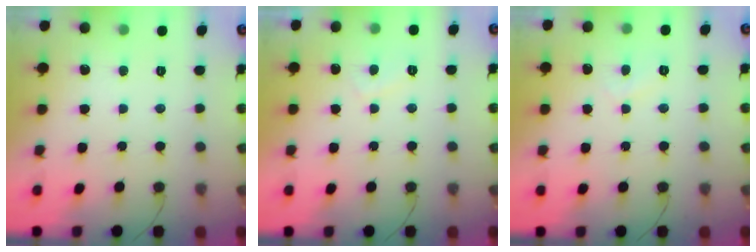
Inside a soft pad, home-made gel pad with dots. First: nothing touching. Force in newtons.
{"total": 1.8, "press": 1.6, "slide": 0.8}
{"total": 2.0, "press": 1.9, "slide": 0.4}